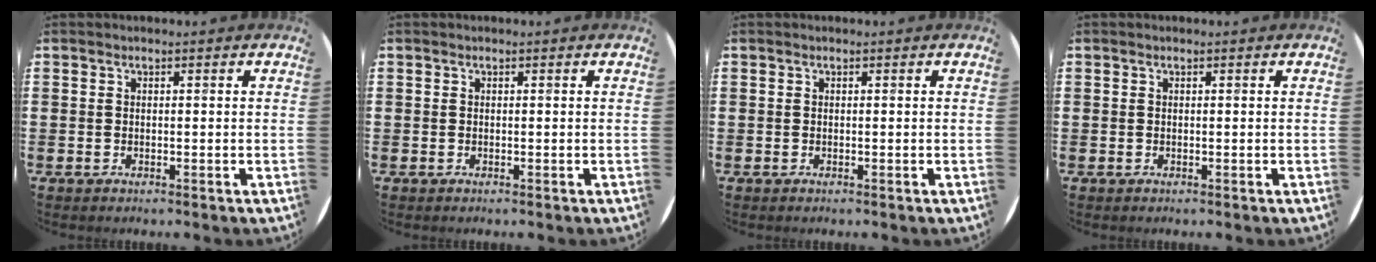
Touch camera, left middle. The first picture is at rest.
{"total": 0.0}
{"total": 0.0}
{"total": 0.0}